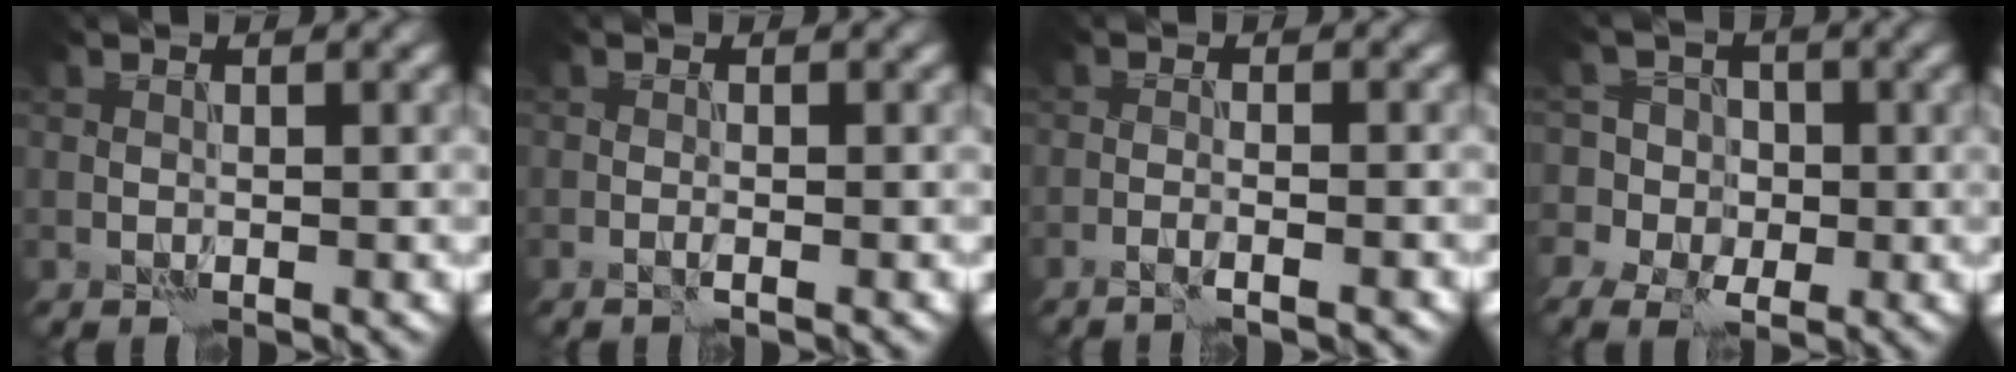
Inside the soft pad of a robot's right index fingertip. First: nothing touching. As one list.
[{"total": 0.6, "force": [-0.4, -0.2, 0.4], "torque": [-0.007, -0.001, -0.009]}, {"total": 2.3, "force": [-1.8, 0.0, 1.4], "torque": [-0.024, 0.002, -0.036]}, {"total": 7.5, "force": [-2.7, 6.8, 1.8], "torque": [-0.027, 0.005, -0.075]}]